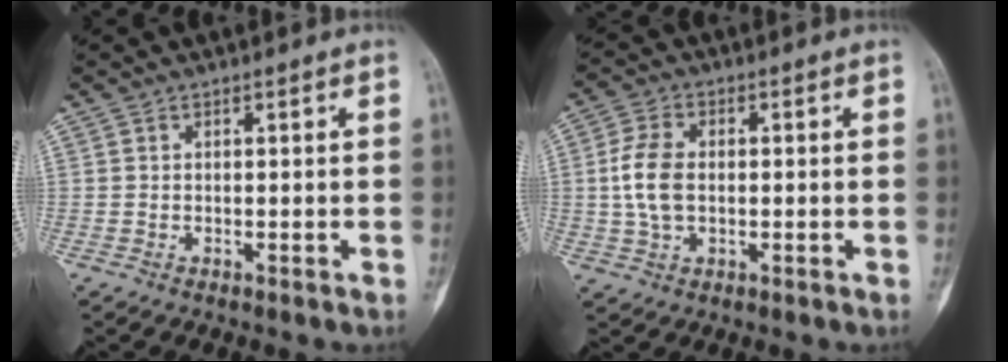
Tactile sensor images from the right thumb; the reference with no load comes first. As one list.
[{"total": 7.5, "force": [0.1, 4.8, 5.8], "torque": [-0.120, 0.009, 0.001]}]